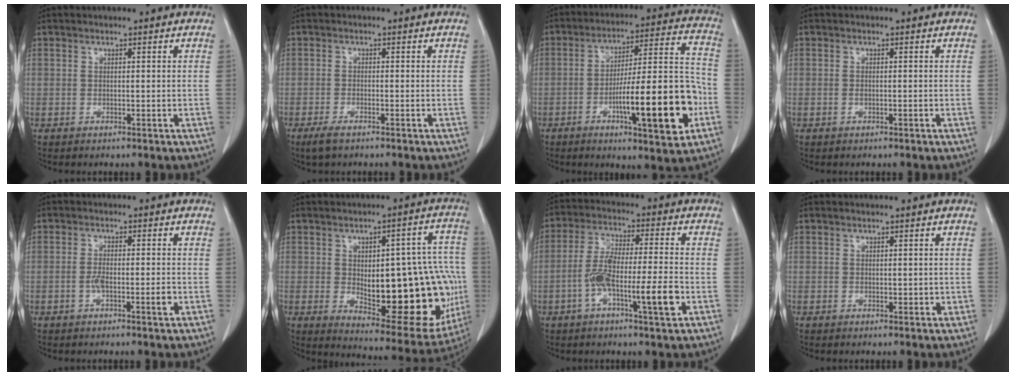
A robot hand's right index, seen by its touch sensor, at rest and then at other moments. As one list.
[{"total": 2.6, "force": [-1.7, 0.6, 1.8], "torque": [-0.043, -0.005, -0.030]}, {"total": 18.5, "force": [-6.1, 2.5, 17.3], "torque": [-0.257, 0.012, -0.083]}, {"total": 0.6, "force": [-0.2, 0.2, 0.5], "torque": [-0.010, 0.001, 0.001]}, {"total": 3.6, "force": [-1.2, 0.6, 3.3], "torque": [-0.059, 0.002, -0.018]}, {"total": 24.2, "force": [-2.9, 8.8, 22.3], "torque": [-0.232, 0.023, -0.004]}, {"total": 11.0, "force": [-3.6, 1.2, 10.3], "torque": [-0.186, 0.003, -0.064]}, {"total": 1.1, "force": [0.0, 0.8, 0.9], "torque": [-0.007, 0.000, 0.005]}]